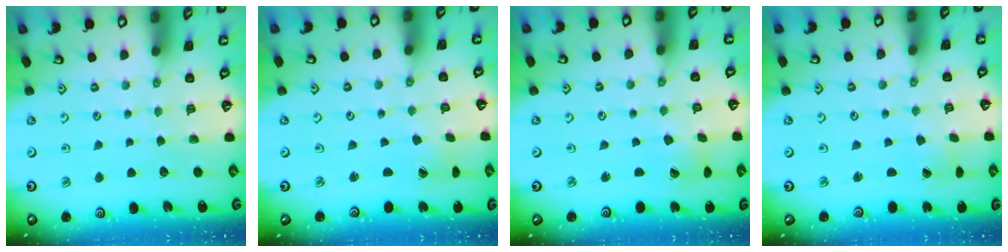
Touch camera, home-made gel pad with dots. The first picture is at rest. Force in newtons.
{"total": 1.7, "press": 1.7, "slide": 0.1}
{"total": 1.8, "press": 1.8, "slide": 0.2}
{"total": 0.6, "press": 0.5, "slide": 0.2}